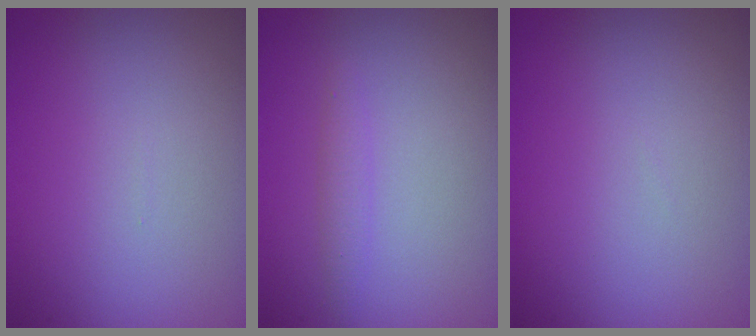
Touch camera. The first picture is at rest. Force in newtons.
{"total": 1.1, "press": 1.1, "slide": 0.0}
{"total": 0.0}